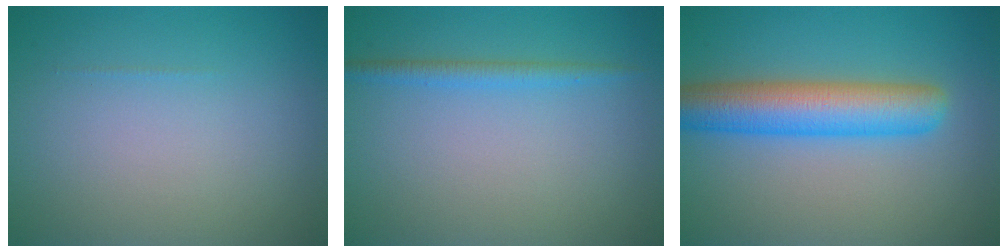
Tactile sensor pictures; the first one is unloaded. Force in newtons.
{"total": 1.6, "press": 1.6, "slide": 0.0}
{"total": 6.8, "press": 6.8, "slide": 0.2}